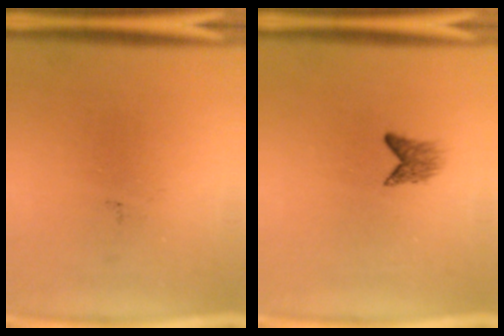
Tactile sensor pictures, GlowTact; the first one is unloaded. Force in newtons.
{"total": 1.9}